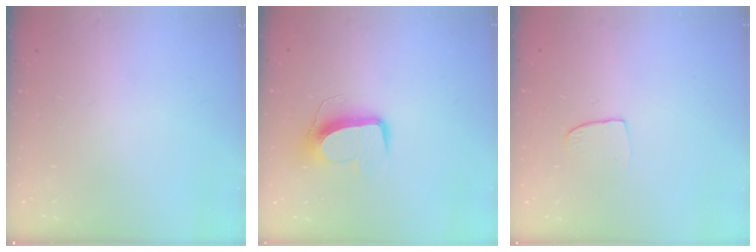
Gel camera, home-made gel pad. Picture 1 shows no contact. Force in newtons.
{"total": 10.5, "press": 10.5, "slide": 0.8}
{"total": 6.0, "press": 6.0, "slide": 0.4}